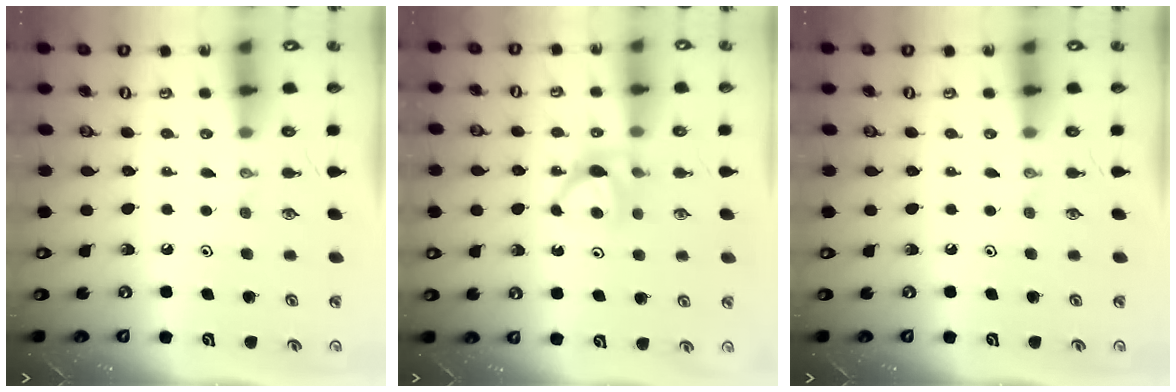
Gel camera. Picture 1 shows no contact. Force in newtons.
{"total": 5.1, "press": 5.0, "slide": 0.7}
{"total": 0.0}